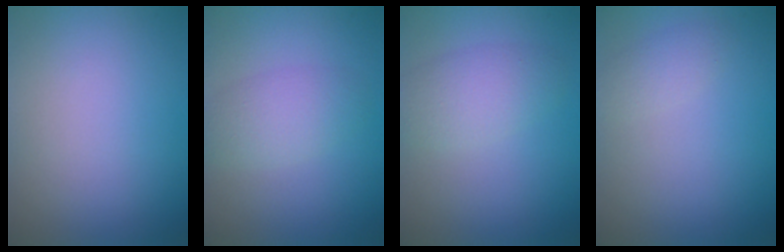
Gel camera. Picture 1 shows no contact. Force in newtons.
{"total": 2.8, "press": 2.8, "slide": 0.1}
{"total": 3.1, "press": 3.1, "slide": 0.1}
{"total": 1.2, "press": 1.2, "slide": 0.0}